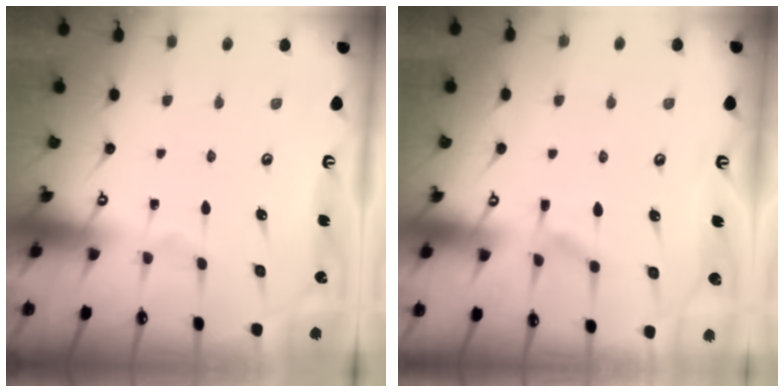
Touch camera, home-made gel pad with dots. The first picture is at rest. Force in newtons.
{"total": 5.7, "press": 5.7, "slide": 0.6}